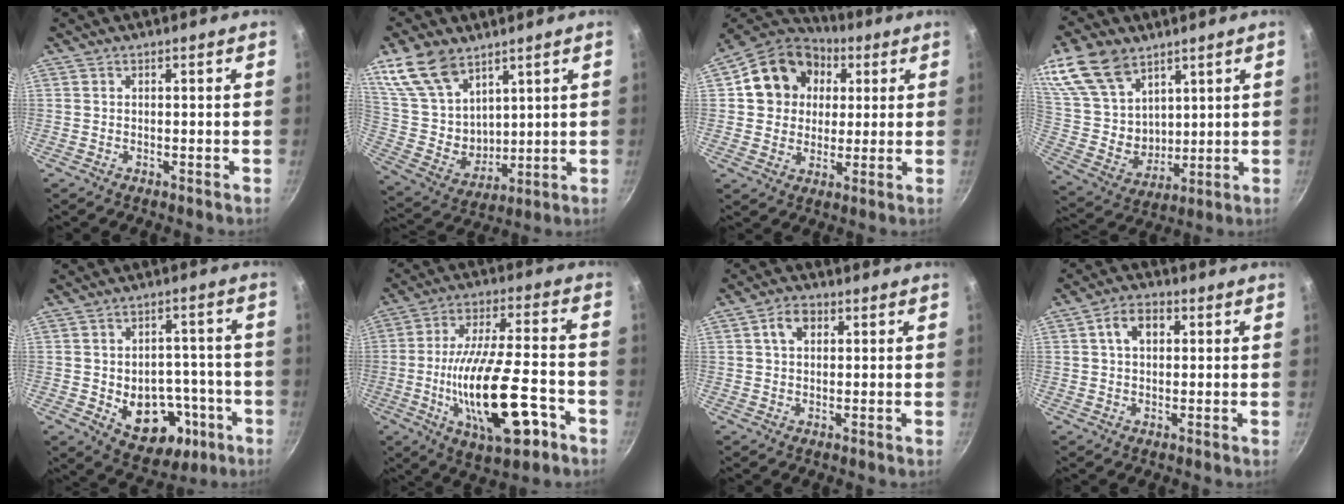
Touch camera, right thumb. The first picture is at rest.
{"total": 15.3, "force": [9.3, 9.5, 7.4], "torque": [-0.113, -0.052, 0.198]}
{"total": 15.1, "force": [3.9, 12.9, 6.7], "torque": [-0.096, 0.017, 0.056]}
{"total": 18.2, "force": [10.3, 12.0, 8.9], "torque": [-0.150, -0.044, 0.213]}
{"total": 14.3, "force": [-4.3, 10.3, 9.0], "torque": [-0.084, 0.025, -0.043]}
{"total": 20.6, "force": [-6.9, 7.5, 17.9], "torque": [-0.299, 0.024, -0.107]}
{"total": 4.5, "force": [1.5, 3.2, 2.9], "torque": [-0.036, 0.004, 0.020]}
{"total": 6.1, "force": [1.6, 4.1, 4.2], "torque": [-0.050, 0.011, 0.021]}